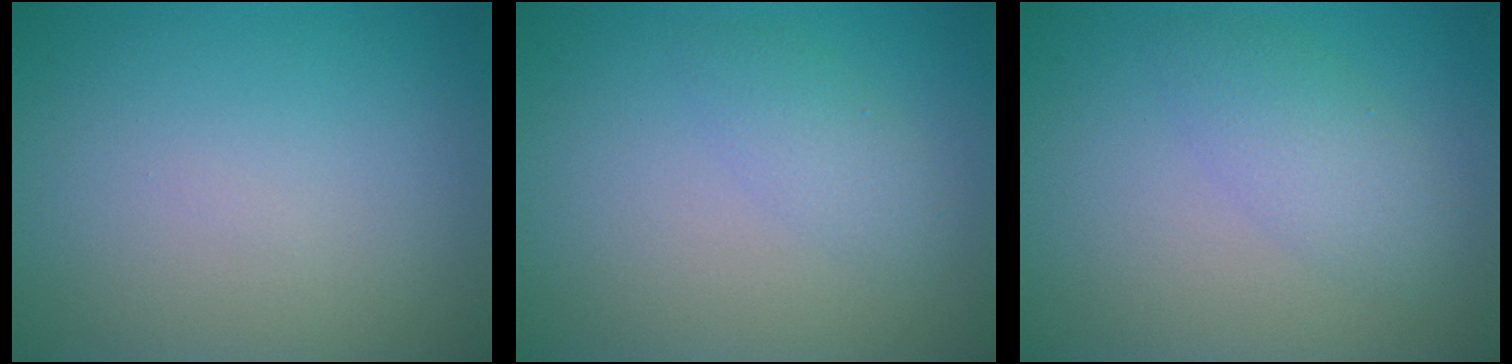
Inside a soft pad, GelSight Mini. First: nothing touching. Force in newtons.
{"total": 1.9, "press": 1.9, "slide": 0.0}
{"total": 2.8, "press": 2.8, "slide": 0.2}